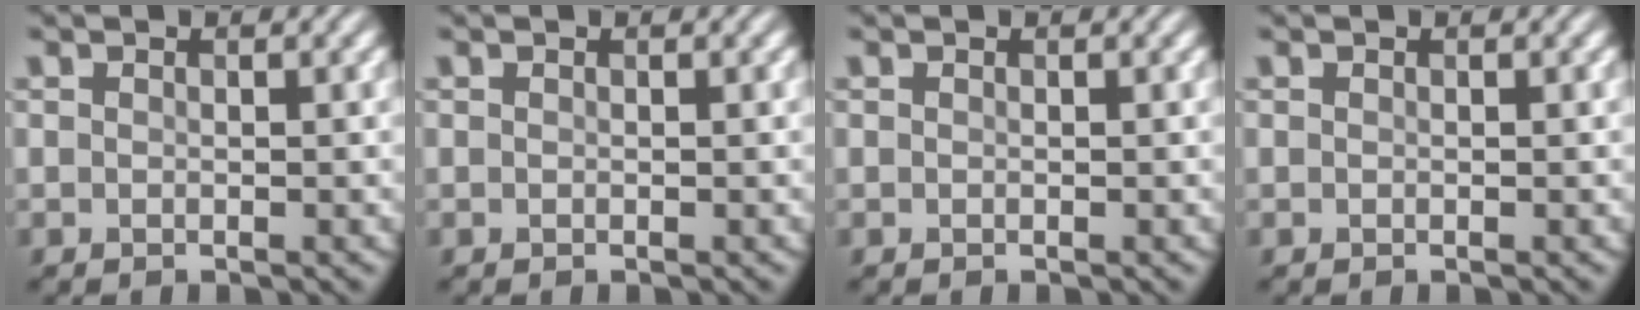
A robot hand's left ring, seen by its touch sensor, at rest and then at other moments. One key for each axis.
{"total": 0.0}
{"total": 0.0}
{"total": 0.0}